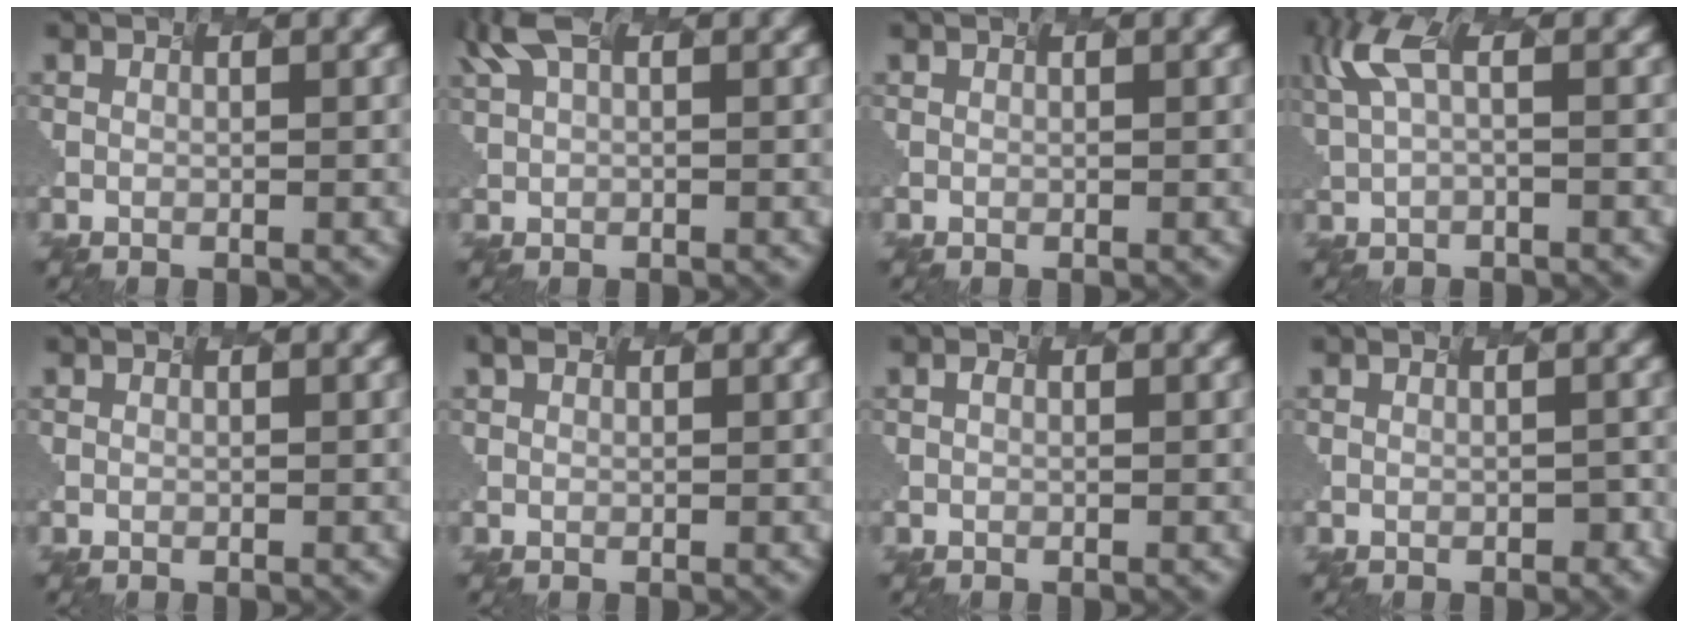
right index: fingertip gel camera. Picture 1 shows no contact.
{"total": 2.7, "force": [1.5, 0.3, 2.2], "torque": [-0.053, 0.016, 0.048]}
{"total": 0.0}
{"total": 3.0, "force": [0.3, 0.1, 3.0], "torque": [-0.083, 0.011, 0.045]}
{"total": 0.0}
{"total": 1.0, "force": [0.9, 0.2, 0.2], "torque": [-0.003, 0.010, 0.018]}
{"total": 0.8, "force": [-0.7, -0.3, -0.2], "torque": [-0.005, -0.001, 0.002]}
{"total": 0.8, "force": [-0.4, 0.2, 0.7], "torque": [-0.005, 0.001, 0.011]}